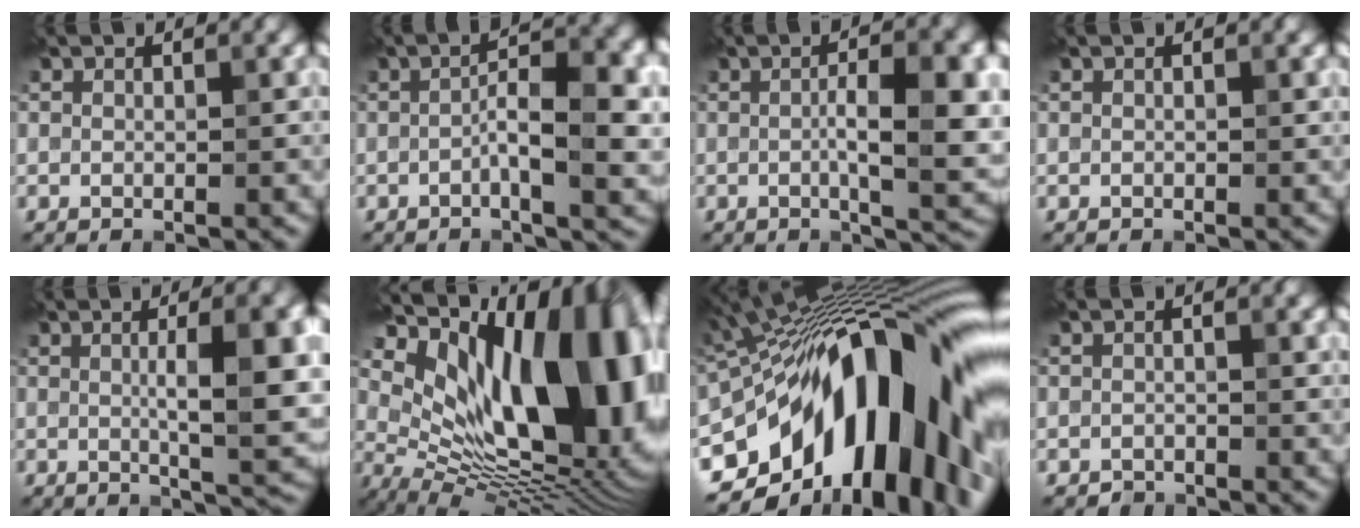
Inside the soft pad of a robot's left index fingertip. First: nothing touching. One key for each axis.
{"total": 6.4, "fx": -1.1, "fy": 1.5, "fz": 6.1, "tx": -0.101, "ty": 0.005, "tz": -0.022}
{"total": 8.0, "fx": -0.1, "fy": 2.1, "fz": 7.7, "tx": -0.116, "ty": -0.003, "tz": -0.001}
{"total": 0.0}
{"total": 9.0, "fx": 0.6, "fy": 2.2, "fz": 8.7, "tx": -0.107, "ty": 0.002, "tz": 0.009}
{"total": 18.8, "fx": 5.6, "fy": 10.3, "fz": 14.7, "tx": -0.200, "ty": 0.011, "tz": 0.110}
{"total": 19.2, "fx": -5.5, "fy": 9.5, "fz": 15.8, "tx": -0.242, "ty": 0.010, "tz": -0.101}
{"total": 0.8, "fx": -0.7, "fy": 0.3, "fz": 0.0, "tx": 0.003, "ty": -0.001, "tz": -0.013}